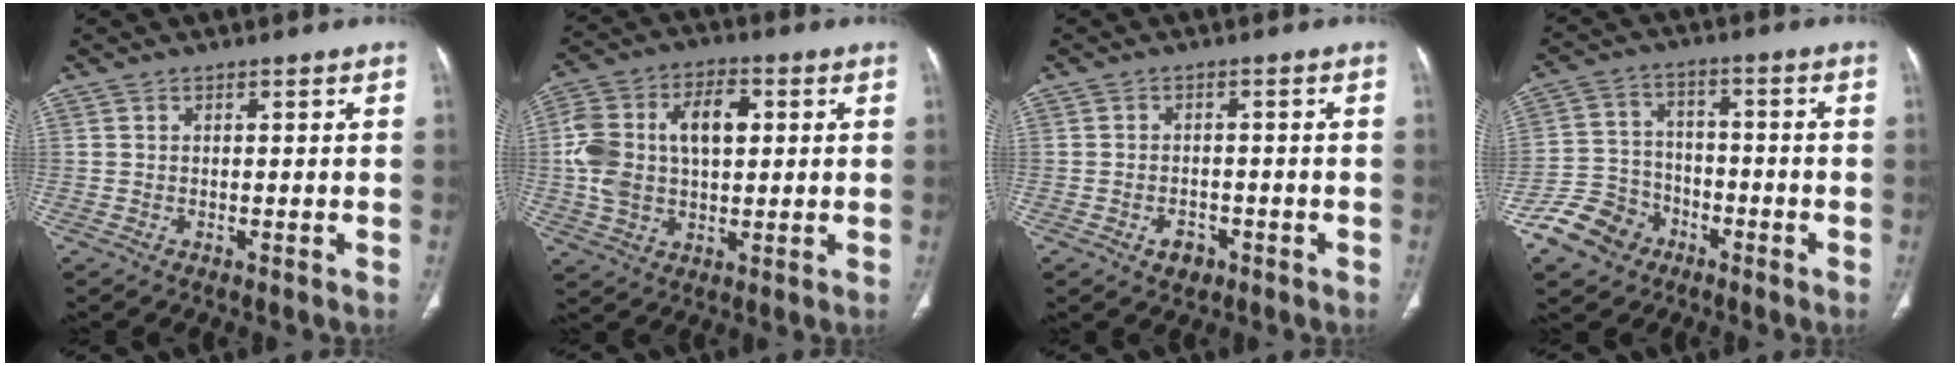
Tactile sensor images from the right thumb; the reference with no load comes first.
{"total": 15.3, "force": [2.0, 9.5, 11.8], "torque": [-0.220, 0.023, 0.037]}
{"total": 3.3, "force": [-1.6, 2.4, 1.5], "torque": [-0.014, 0.011, -0.020]}
{"total": 10.0, "force": [-5.9, 7.6, 2.7], "torque": [-0.033, 0.044, -0.109]}